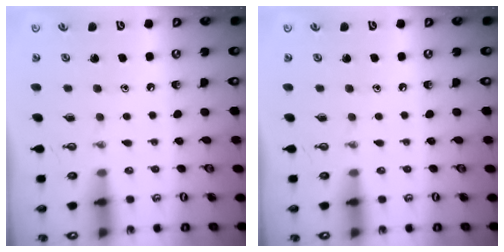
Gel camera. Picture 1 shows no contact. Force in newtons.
{"total": 0.0}